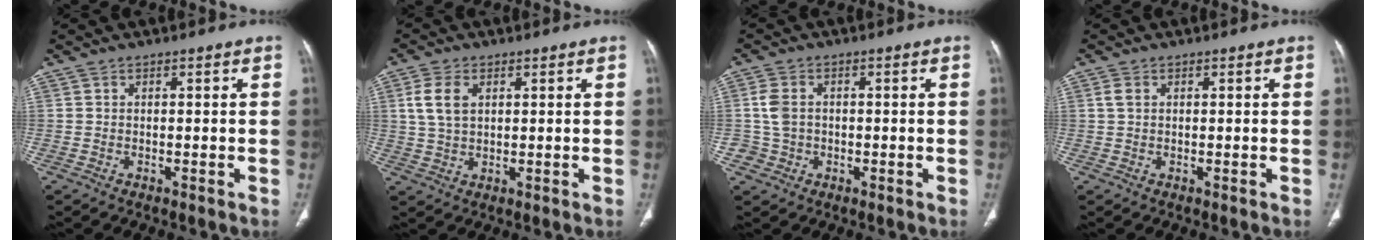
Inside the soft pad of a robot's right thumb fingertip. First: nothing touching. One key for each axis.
{"total": 5.9, "fx": 1.8, "fy": 3.6, "fz": 4.3, "tx": -0.090, "ty": 0.001, "tz": 0.038}
{"total": 4.3, "fx": 0.0, "fy": 3.7, "fz": 2.2, "tx": -0.034, "ty": 0.009, "tz": 0.000}
{"total": 1.5, "fx": 0.5, "fy": 1.0, "fz": 1.0, "tx": -0.027, "ty": 0.005, "tz": 0.011}